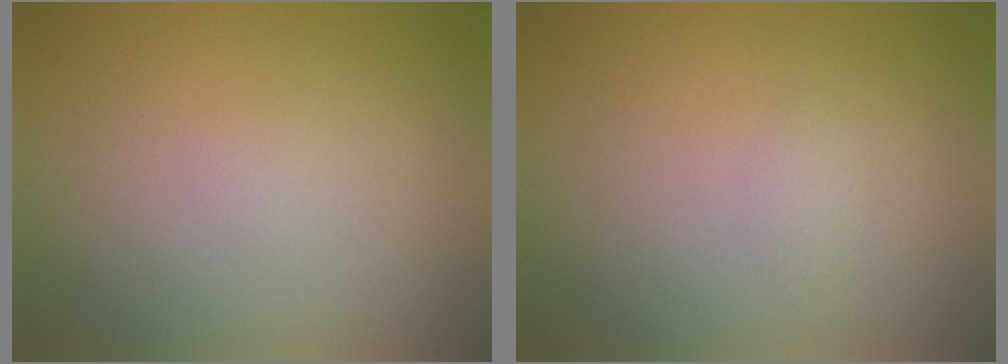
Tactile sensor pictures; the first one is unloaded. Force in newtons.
{"total": 0.6, "press": 0.6, "slide": 0.1}